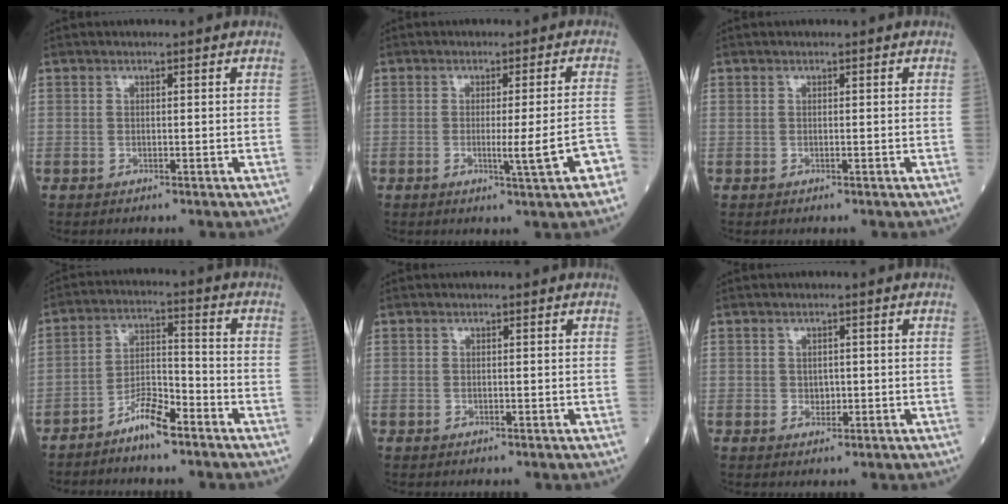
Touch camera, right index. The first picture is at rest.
{"total": 6.3, "force": [-2.5, -0.6, 5.8], "torque": [-0.076, -0.008, -0.032]}
{"total": 0.0}
{"total": 6.4, "force": [-4.9, 1.1, 3.9], "torque": [-0.073, 0.004, -0.095]}
{"total": 0.0}
{"total": 1.0, "force": [-0.1, 0.8, 0.6], "torque": [-0.007, 0.001, 0.000]}